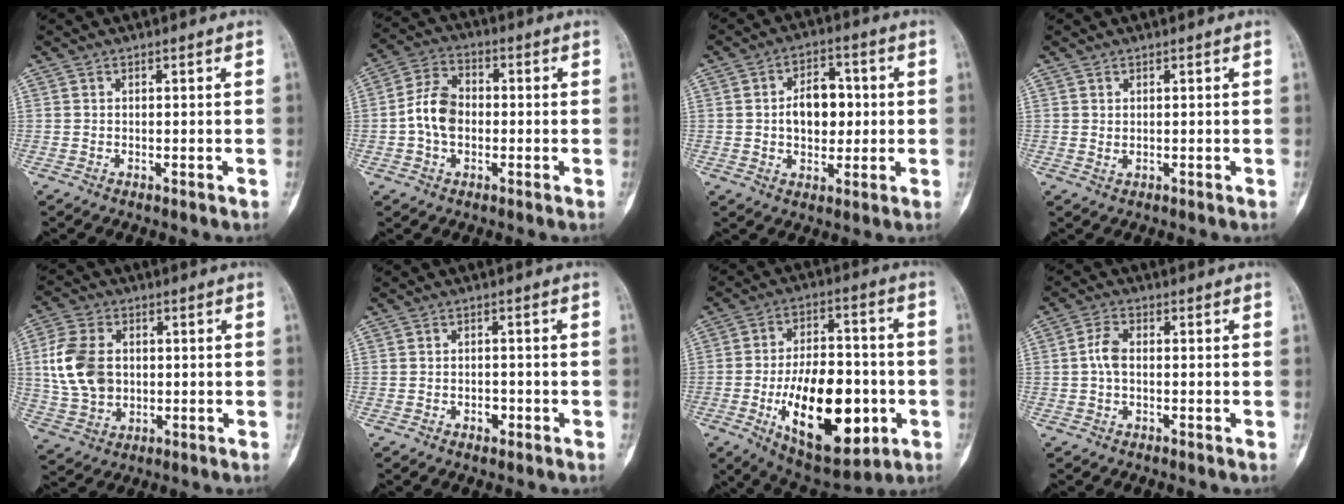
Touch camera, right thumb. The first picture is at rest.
{"total": 8.2, "force": [-1.0, 5.8, 5.7], "torque": [-0.097, 0.023, -0.028]}
{"total": 9.1, "force": [0.4, 6.1, 6.7], "torque": [-0.068, 0.012, 0.003]}
{"total": 0.6, "force": [0.3, 0.3, 0.4], "torque": [-0.005, 0.001, 0.006]}
{"total": 11.9, "force": [1.0, 8.7, 8.1], "torque": [-0.149, 0.004, 0.023]}
{"total": 2.3, "force": [-1.1, 1.6, 1.3], "torque": [-0.009, 0.009, -0.015]}
{"total": 22.4, "force": [-6.0, 11.4, 18.4], "torque": [-0.258, 0.020, -0.076]}
{"total": 3.5, "force": [-0.3, 2.0, 2.9], "torque": [-0.060, 0.011, -0.012]}